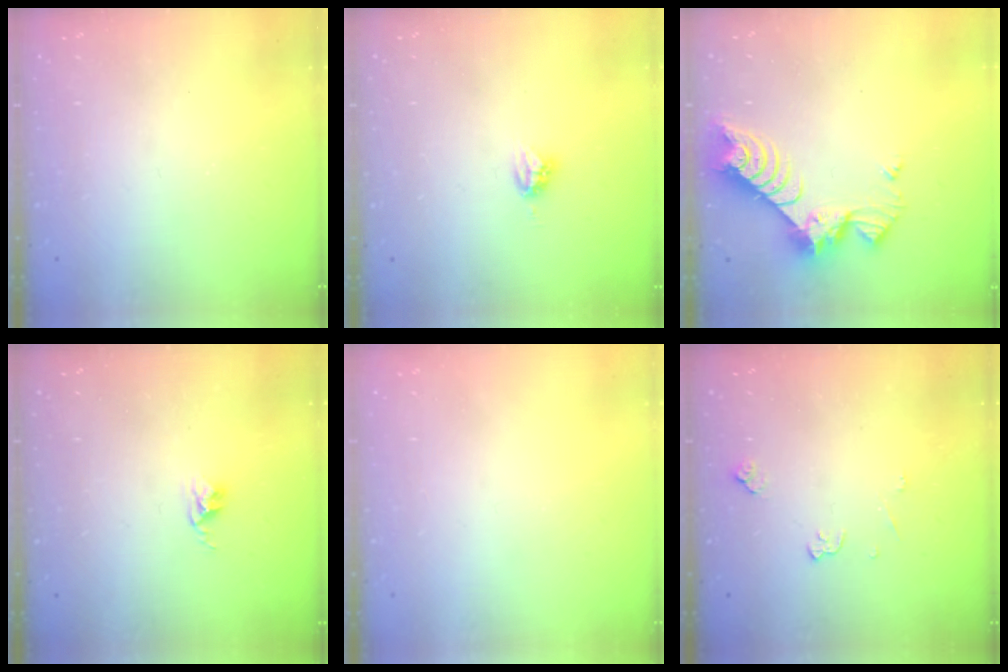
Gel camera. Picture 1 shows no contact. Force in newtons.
{"total": 3.4, "press": 3.4, "slide": 0.4}
{"total": 8.7, "press": 8.7, "slide": 0.9}
{"total": 2.4, "press": 2.4, "slide": 0.3}
{"total": 0.0}
{"total": 4.8, "press": 4.7, "slide": 0.7}